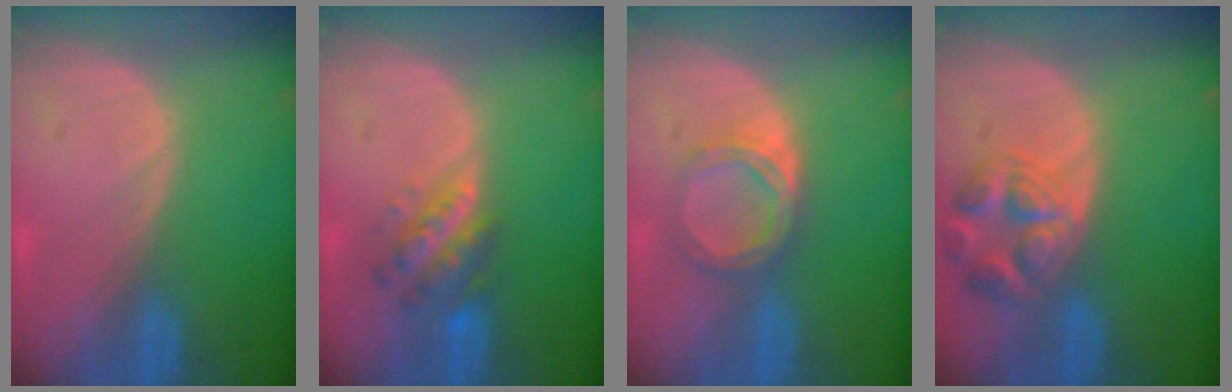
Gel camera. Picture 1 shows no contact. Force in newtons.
{"total": 5.8, "press": 5.5, "slide": 1.7}
{"total": 4.5, "press": 4.5, "slide": 0.5}
{"total": 7.4, "press": 6.6, "slide": 3.4}